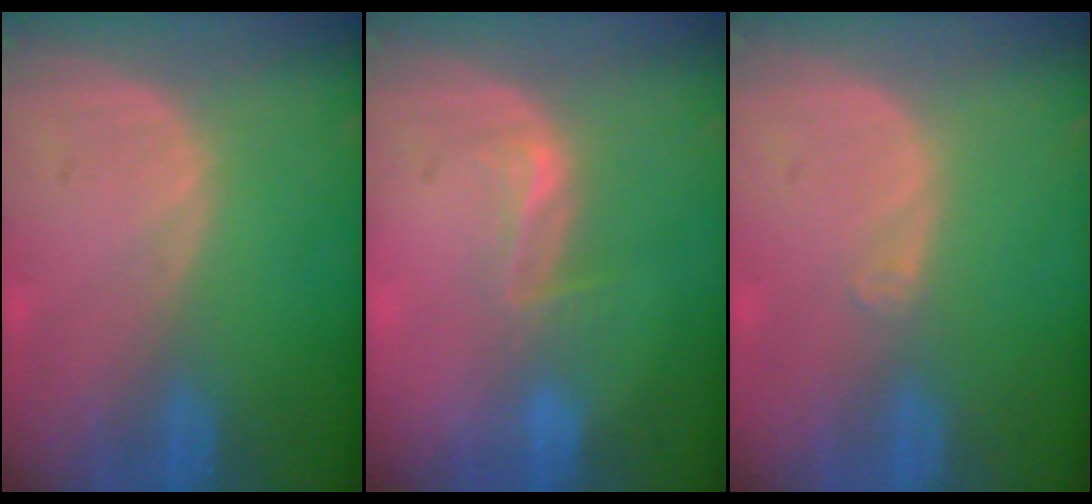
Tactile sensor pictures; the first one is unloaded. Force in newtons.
{"total": 2.7, "press": 2.3, "slide": 1.5}
{"total": 0.9, "press": 0.7, "slide": 0.6}